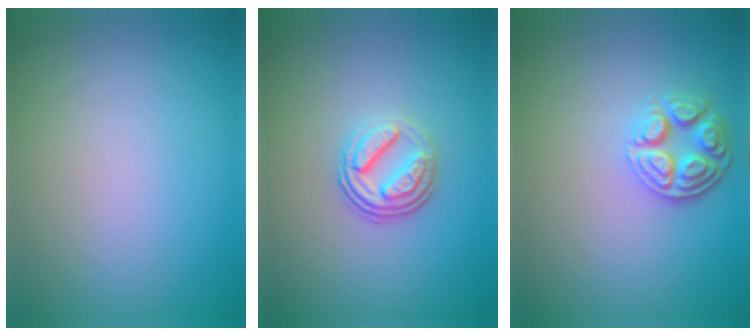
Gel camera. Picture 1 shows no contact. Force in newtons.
{"total": 3.6, "press": 2.5, "slide": 2.5}
{"total": 3.9, "press": 3.1, "slide": 2.4}